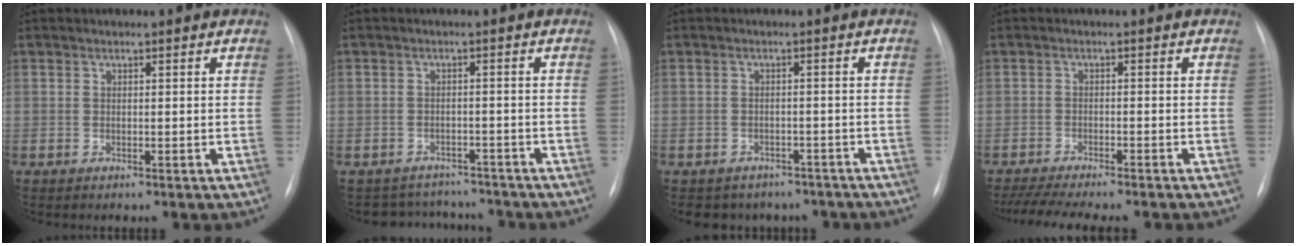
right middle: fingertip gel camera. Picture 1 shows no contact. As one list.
[{"total": 6.5, "force": [-5.9, 2.6, -0.4], "torque": [0.011, 0.023, -0.077]}, {"total": 7.8, "force": [-6.4, 4.4, 1.0], "torque": [-0.009, 0.014, -0.065]}, {"total": 12.1, "force": [-10.6, 1.4, 5.8], "torque": [-0.082, -0.008, -0.150]}]